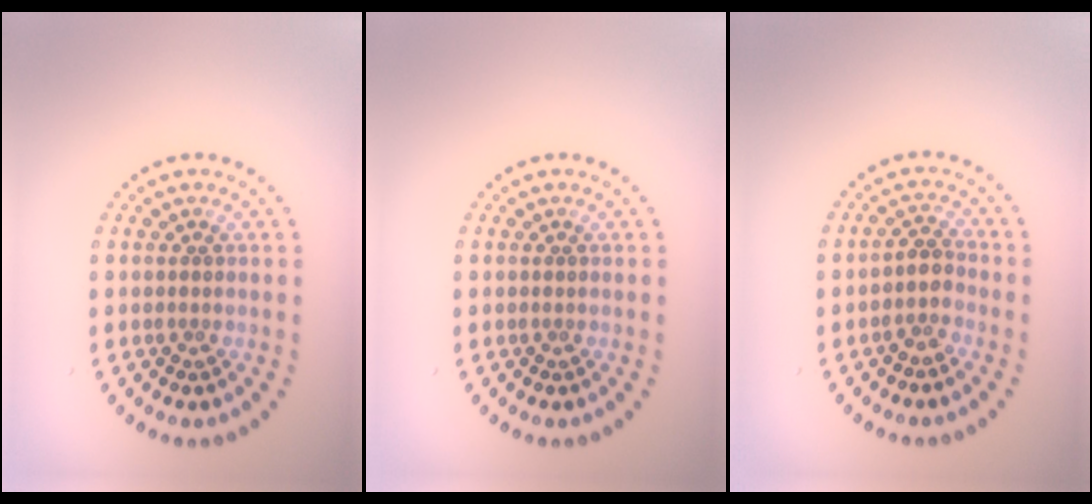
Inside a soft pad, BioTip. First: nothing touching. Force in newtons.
{"total": 0.0}
{"total": 2.0, "press": 1.6, "slide": 1.2}